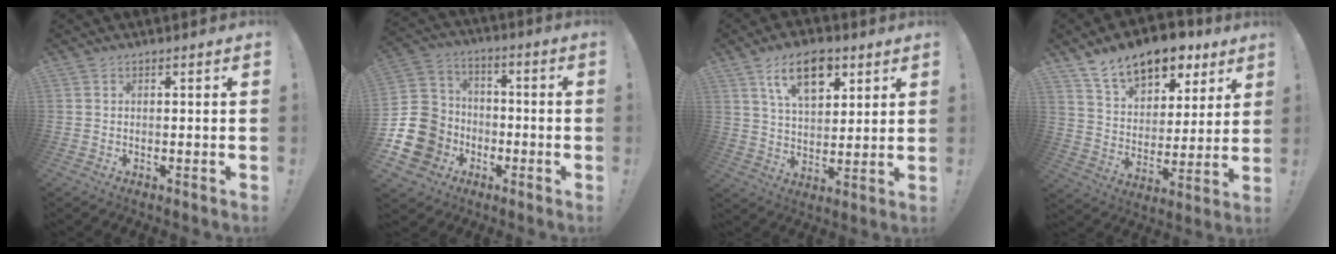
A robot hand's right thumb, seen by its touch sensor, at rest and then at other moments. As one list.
[{"total": 17.2, "force": [-5.5, 14.9, 6.5], "torque": [-0.116, 0.038, -0.083]}, {"total": 13.4, "force": [7.2, 7.5, 8.4], "torque": [-0.137, -0.016, 0.131]}, {"total": 15.8, "force": [11.3, 8.4, 7.0], "torque": [-0.103, -0.076, 0.203]}]